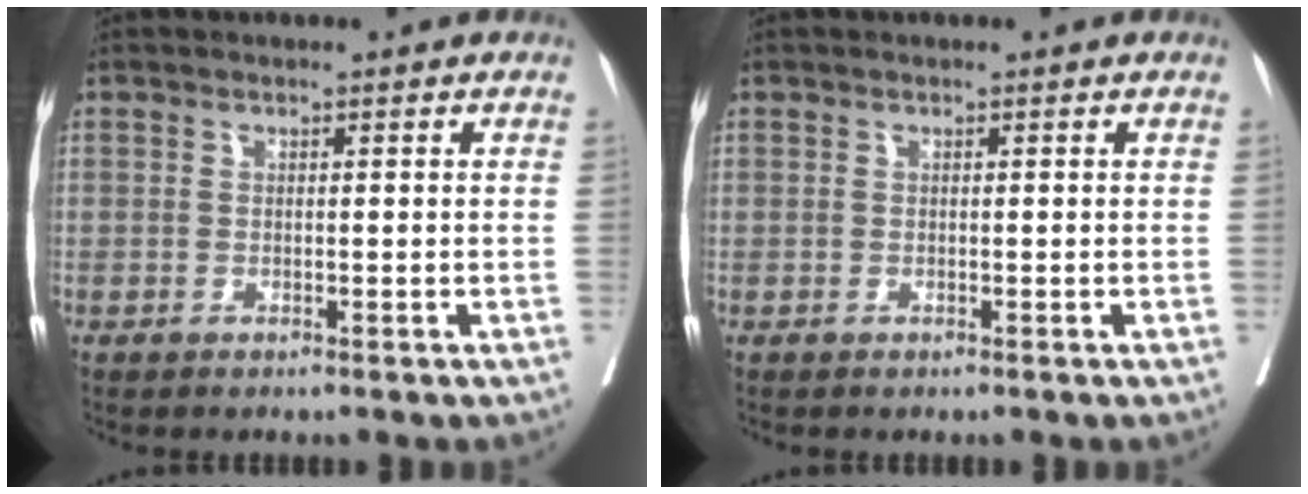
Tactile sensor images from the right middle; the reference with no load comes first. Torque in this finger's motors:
{"motor_torque": [-0.81, 0.33, -0.08, -0.02]}